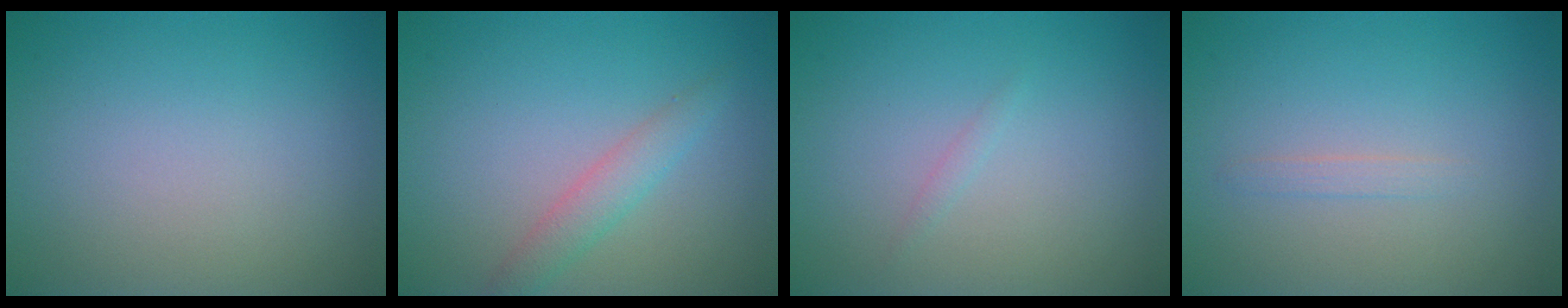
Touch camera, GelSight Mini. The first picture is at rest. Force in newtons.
{"total": 2.1, "press": 2.1, "slide": 0.0}
{"total": 0.5, "press": 0.5, "slide": 0.0}
{"total": 0.8, "press": 0.8, "slide": 0.0}